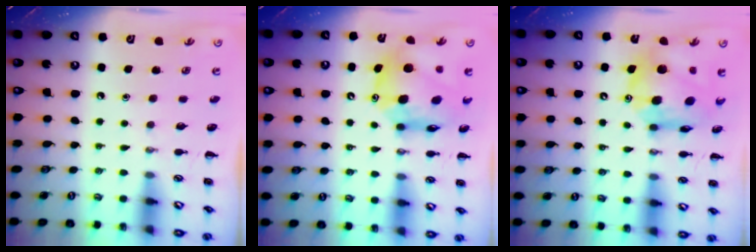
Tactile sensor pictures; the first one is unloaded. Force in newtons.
{"total": 13.1, "press": 12.4, "slide": 4.1}
{"total": 12.6, "press": 12.1, "slide": 3.5}